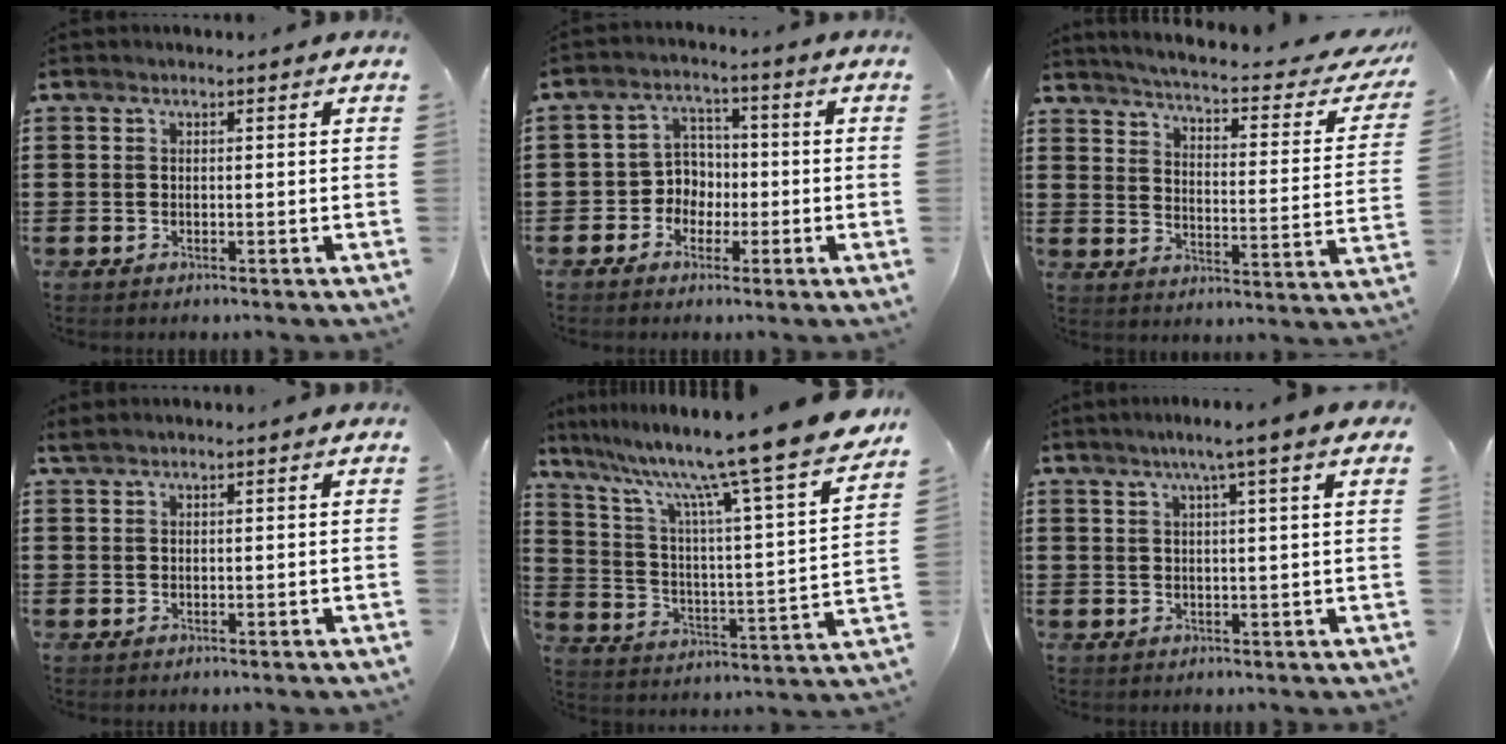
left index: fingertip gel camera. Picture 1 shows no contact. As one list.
[{"total": 4.7, "force": [-1.7, 4.2, 1.2], "torque": [-0.039, 0.013, -0.038]}, {"total": 4.0, "force": [3.3, -0.5, 2.3], "torque": [-0.063, -0.032, 0.046]}, {"total": 0.8, "force": [0.5, 0.0, 0.6], "torque": [-0.012, -0.001, 0.011]}, {"total": 12.8, "force": [10.6, -0.8, 7.1], "torque": [-0.158, -0.086, 0.163]}, {"total": 3.7, "force": [2.0, -0.7, 3.0], "torque": [-0.063, 0.000, 0.031]}]